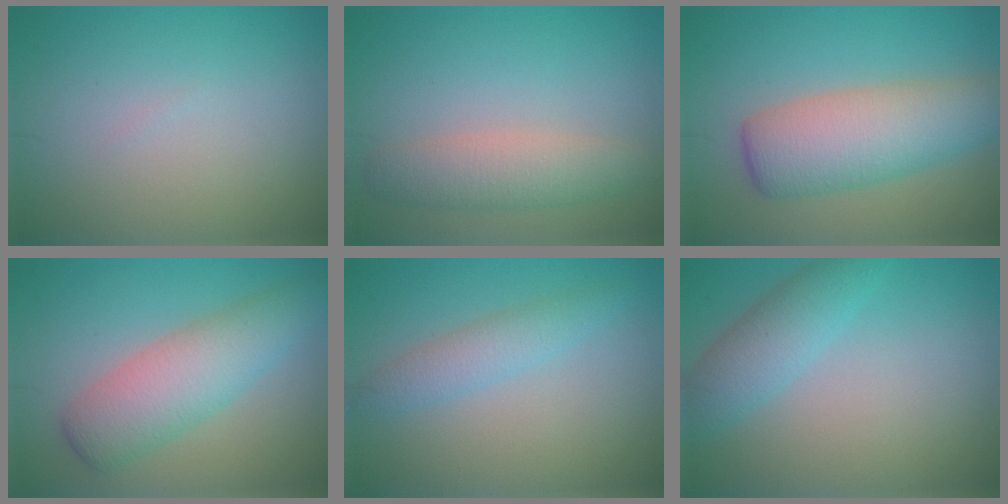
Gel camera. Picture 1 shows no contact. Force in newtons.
{"total": 3.6, "press": 3.6, "slide": 0.3}
{"total": 6.8, "press": 6.8, "slide": 0.5}
{"total": 5.7, "press": 5.7, "slide": 0.1}
{"total": 2.5, "press": 2.5, "slide": 0.1}
{"total": 3.6, "press": 3.6, "slide": 0.0}